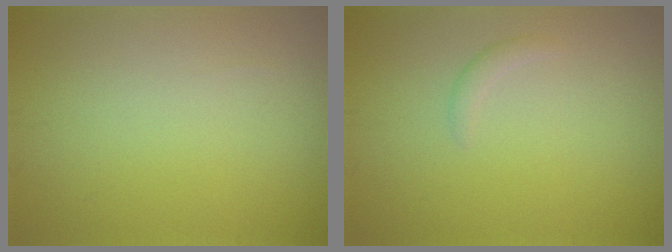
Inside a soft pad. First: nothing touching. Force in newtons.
{"total": 0.8, "press": 0.8, "slide": 0.0}